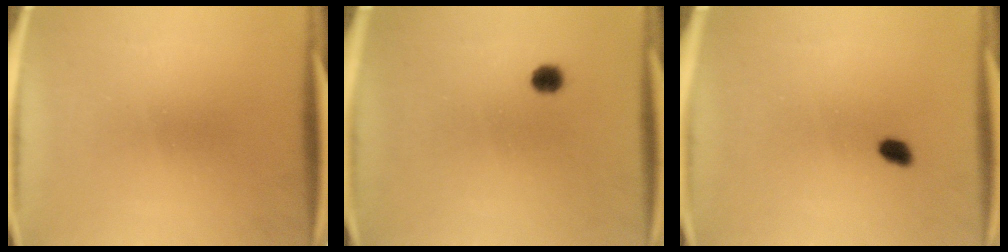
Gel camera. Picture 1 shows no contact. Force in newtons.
{"total": 1.9}
{"total": 1.4}